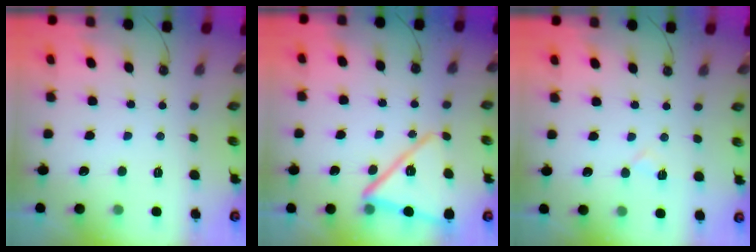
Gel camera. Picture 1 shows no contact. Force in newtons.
{"total": 15.0, "press": 14.9, "slide": 1.3}
{"total": 5.6, "press": 5.2, "slide": 2.1}